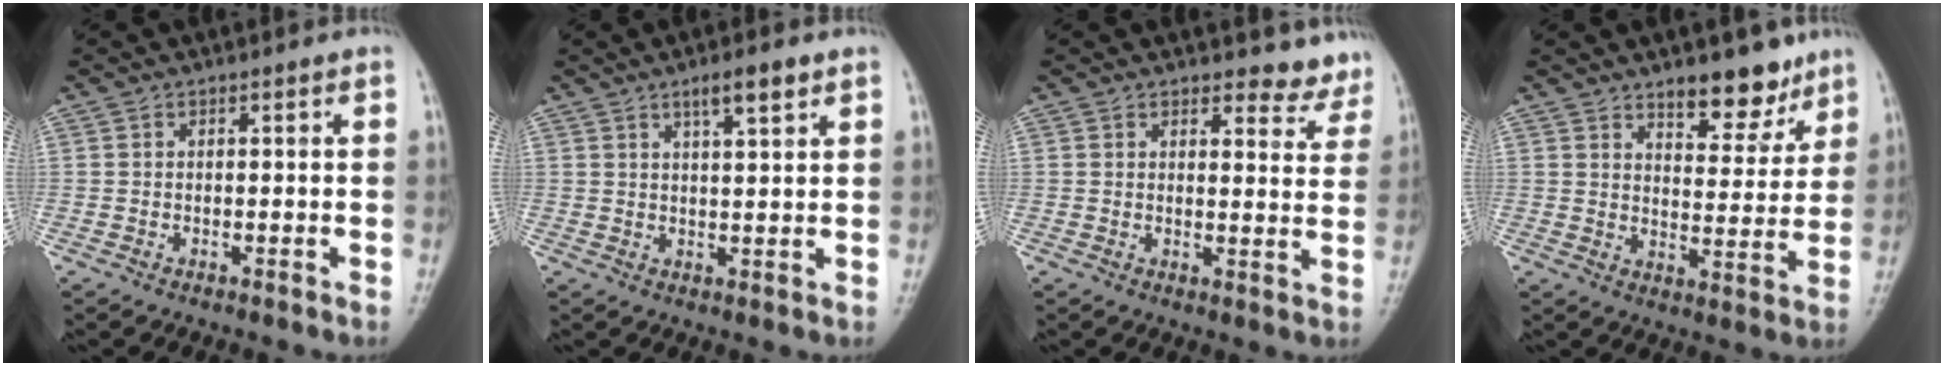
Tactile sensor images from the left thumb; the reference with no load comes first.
{"total": 4.8, "force": [2.9, 1.0, 3.7], "torque": [-0.057, -0.012, 0.048]}
{"total": 5.7, "force": [5.2, 2.2, 1.0], "torque": [0.023, -0.037, 0.045]}
{"total": 9.2, "force": [6.7, 4.0, 4.9], "torque": [-0.036, -0.046, 0.101]}